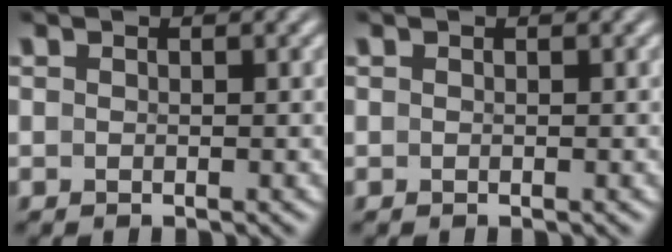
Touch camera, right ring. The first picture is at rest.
{"total": 0.0}